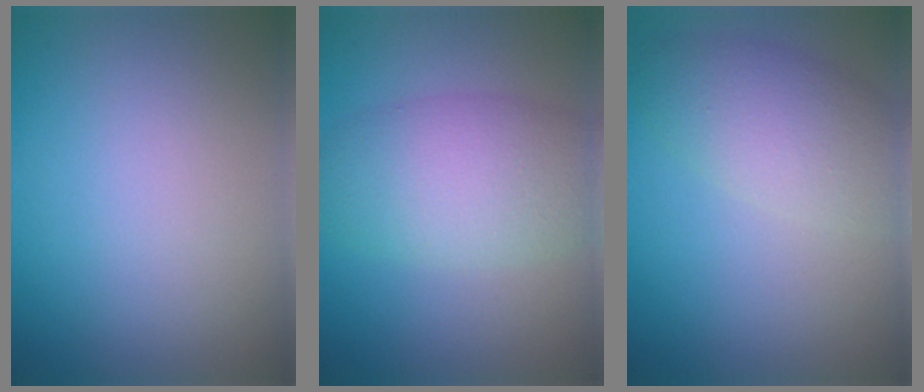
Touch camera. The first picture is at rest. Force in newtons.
{"total": 6.2, "press": 6.2, "slide": 0.4}
{"total": 4.6, "press": 4.6, "slide": 0.2}